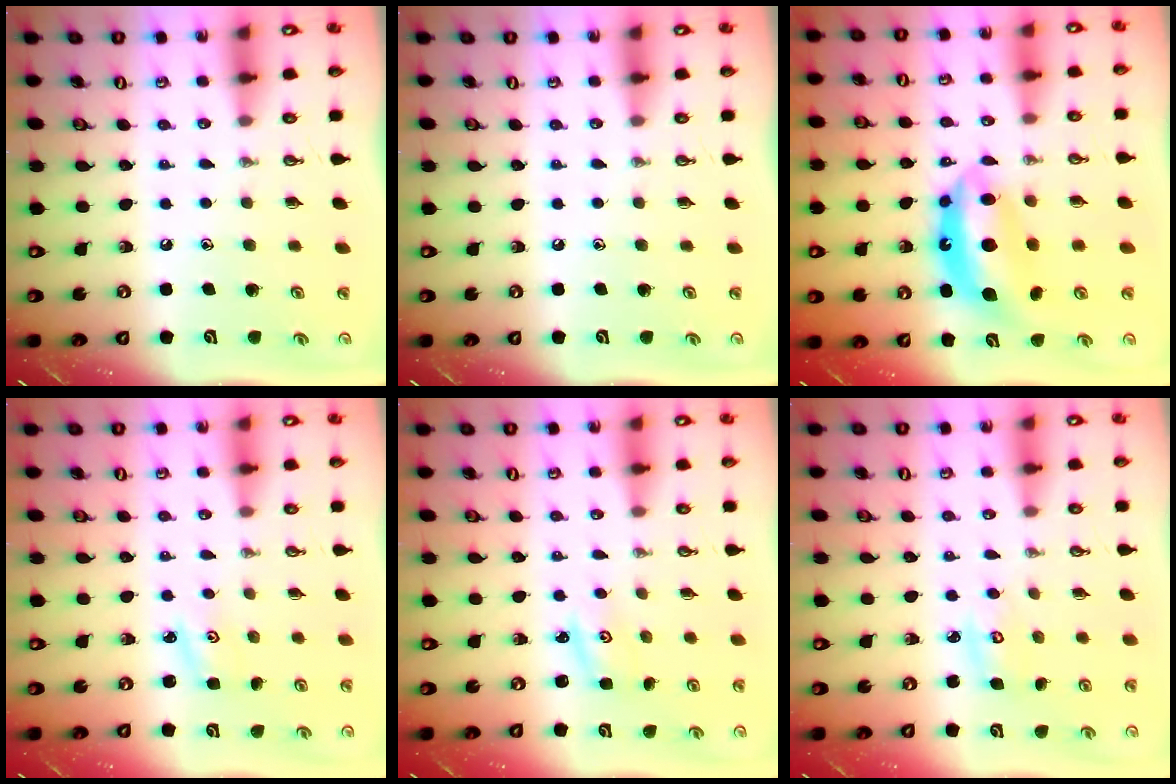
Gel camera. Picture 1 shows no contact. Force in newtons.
{"total": 0.0}
{"total": 12.2, "press": 12.1, "slide": 1.3}
{"total": 2.9, "press": 2.9, "slide": 0.3}
{"total": 1.5, "press": 1.5, "slide": 0.1}
{"total": 4.5, "press": 4.5, "slide": 0.4}